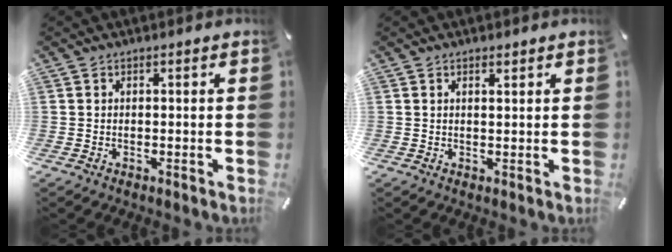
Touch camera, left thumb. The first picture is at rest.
{"total": 1.2, "force": [1.0, 0.5, 0.6], "torque": [-0.011, 0.001, 0.018]}